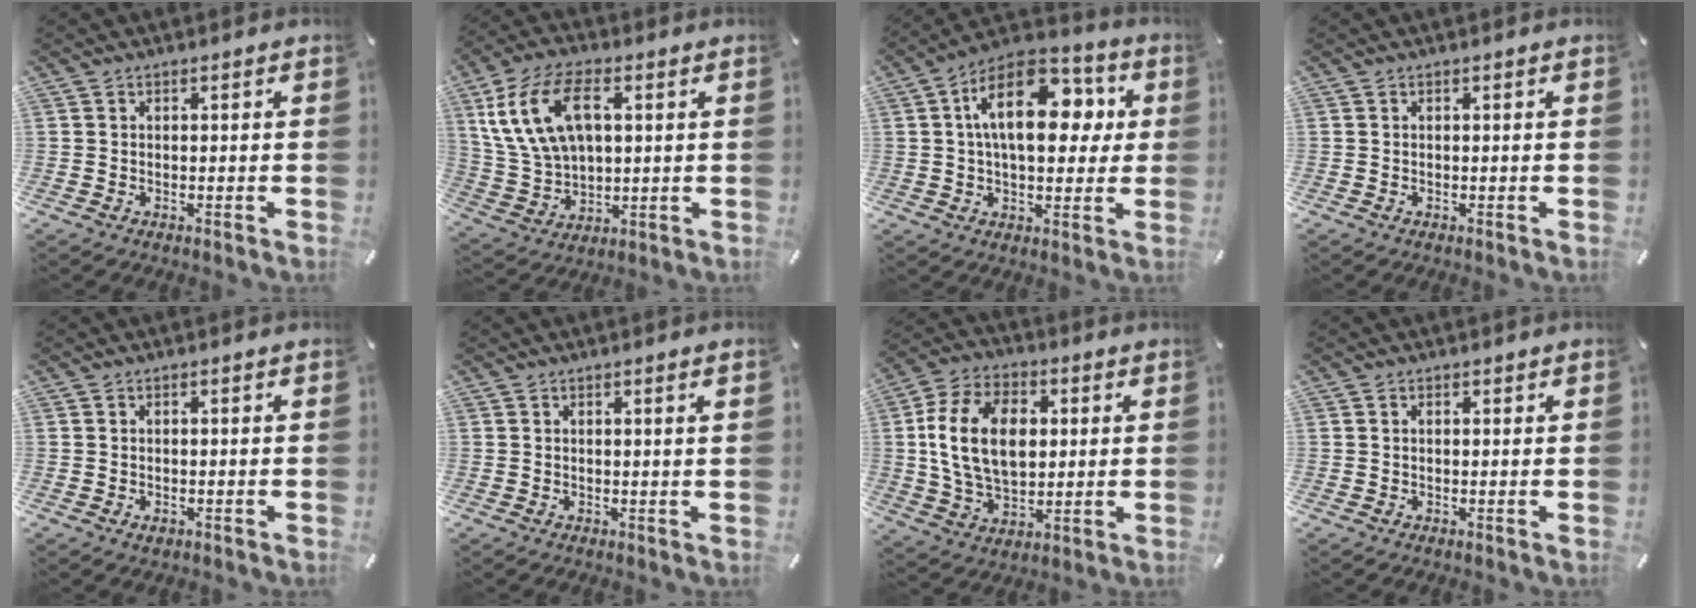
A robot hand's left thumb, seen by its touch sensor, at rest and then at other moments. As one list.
[{"total": 14.6, "force": [4.8, 9.1, 10.4], "torque": [-0.249, 0.010, 0.085]}, {"total": 17.9, "force": [4.5, 10.3, 14.0], "torque": [-0.233, -0.005, 0.076]}, {"total": 0.0}, {"total": 1.0, "force": [-0.4, 0.6, 0.7], "torque": [-0.012, 0.001, -0.008]}, {"total": 1.5, "force": [0.5, -0.1, 1.4], "torque": [-0.027, -0.003, 0.007]}, {"total": 16.1, "force": [2.3, 11.1, 11.5], "torque": [-0.243, 0.014, 0.038]}, {"total": 0.7, "force": [0.2, 0.4, 0.5], "torque": [-0.011, 0.003, 0.003]}]